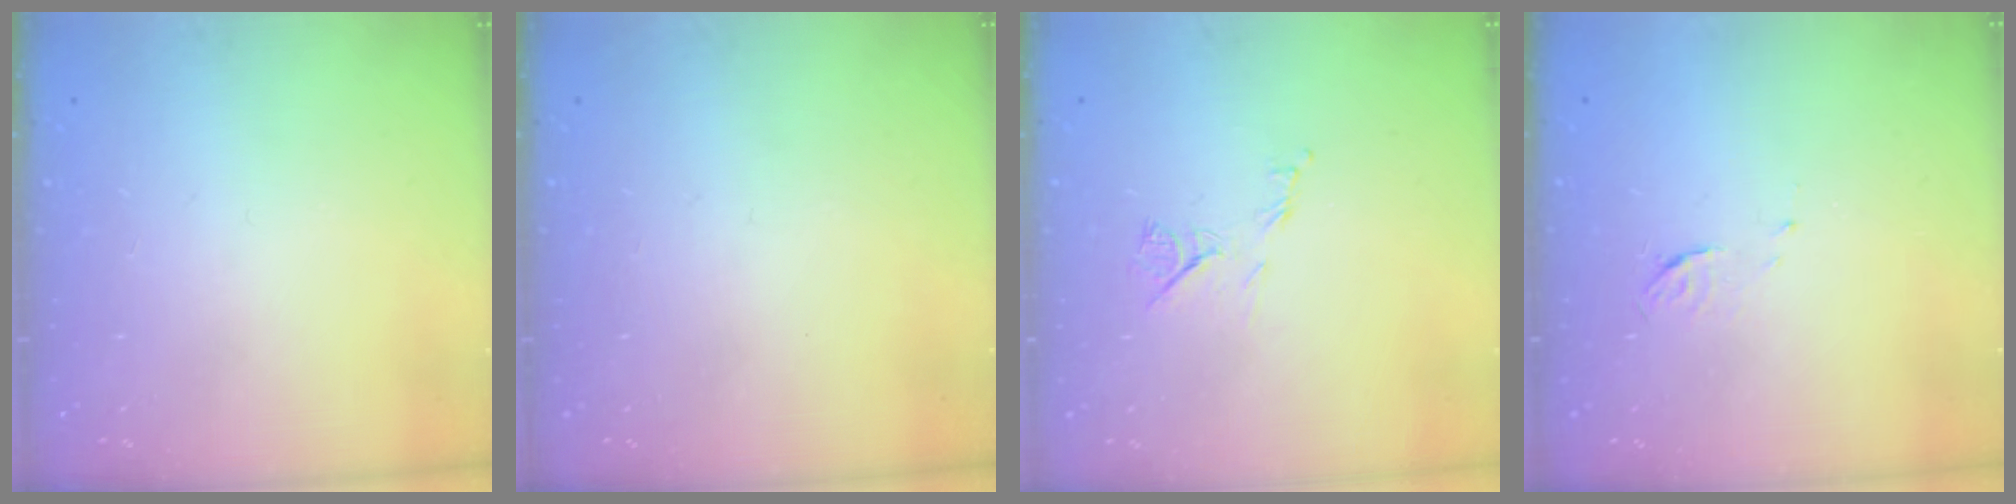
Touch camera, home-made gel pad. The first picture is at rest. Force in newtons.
{"total": 0.0}
{"total": 6.6, "press": 6.5, "slide": 0.9}
{"total": 3.9, "press": 3.9, "slide": 0.4}